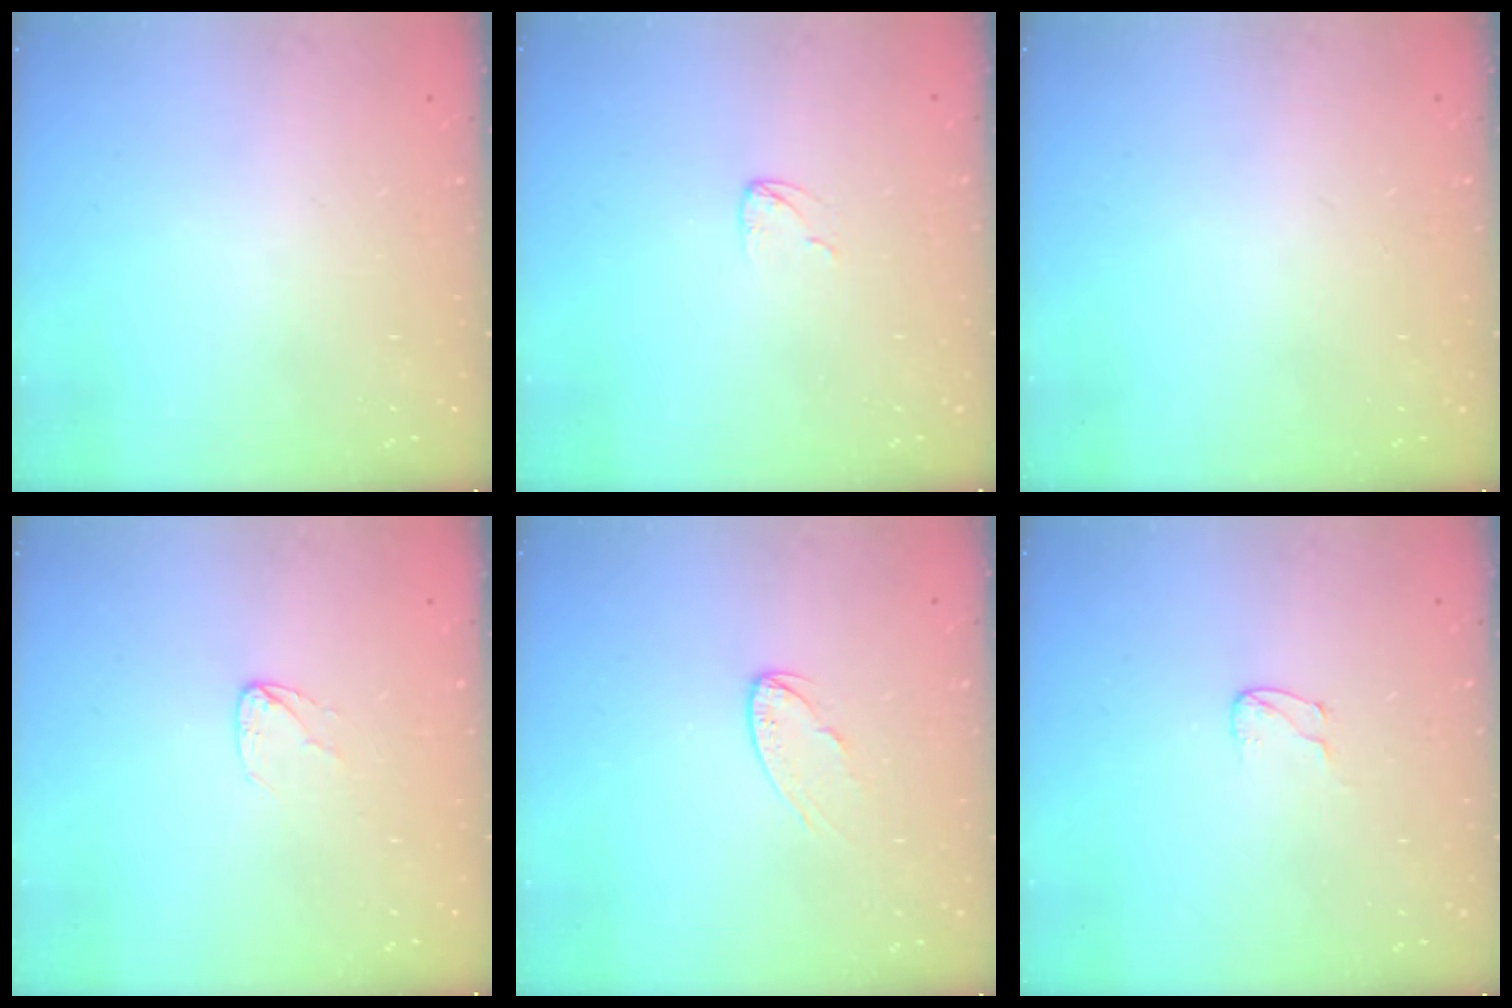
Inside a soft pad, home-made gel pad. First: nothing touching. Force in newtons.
{"total": 3.0, "press": 2.9, "slide": 0.2}
{"total": 0.0}
{"total": 3.6, "press": 3.6, "slide": 0.3}
{"total": 5.4, "press": 5.3, "slide": 0.5}
{"total": 4.4, "press": 4.4, "slide": 0.4}